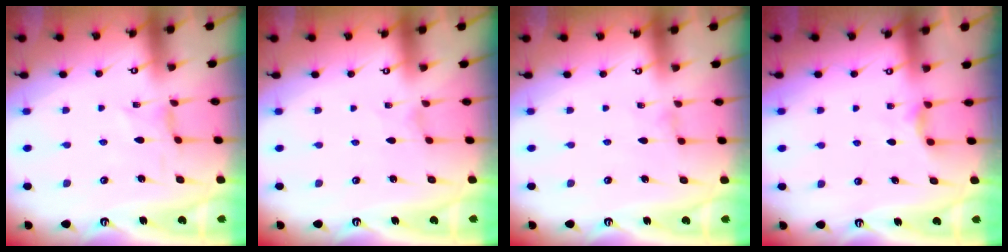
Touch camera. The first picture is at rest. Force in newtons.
{"total": 0.0}
{"total": 0.0}
{"total": 2.3, "press": 2.3, "slide": 0.4}